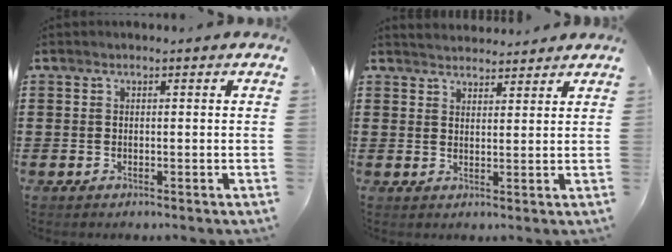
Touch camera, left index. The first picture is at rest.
{"total": 2.5, "force": [2.5, 0.2, -0.2], "torque": [-0.003, -0.003, 0.047]}